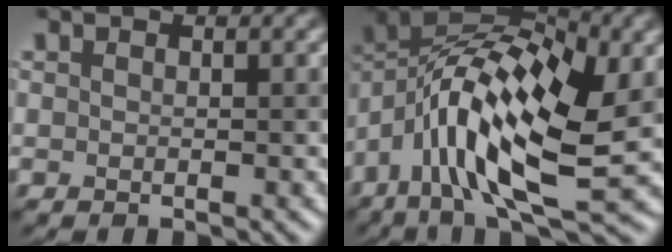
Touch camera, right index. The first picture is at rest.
{"total": 13.6, "force": [0.1, 5.7, 12.4], "torque": [-0.215, 0.018, -0.003]}